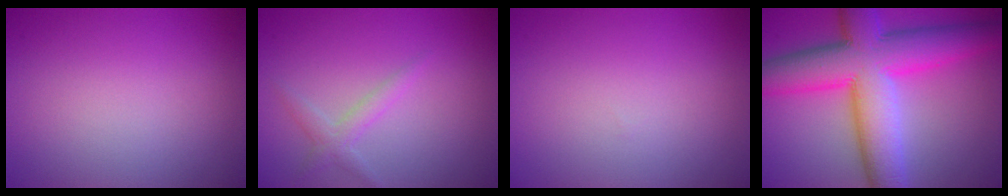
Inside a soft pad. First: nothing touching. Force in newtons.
{"total": 1.7, "press": 1.6, "slide": 0.1}
{"total": 0.0}
{"total": 11.9, "press": 11.9, "slide": 0.2}